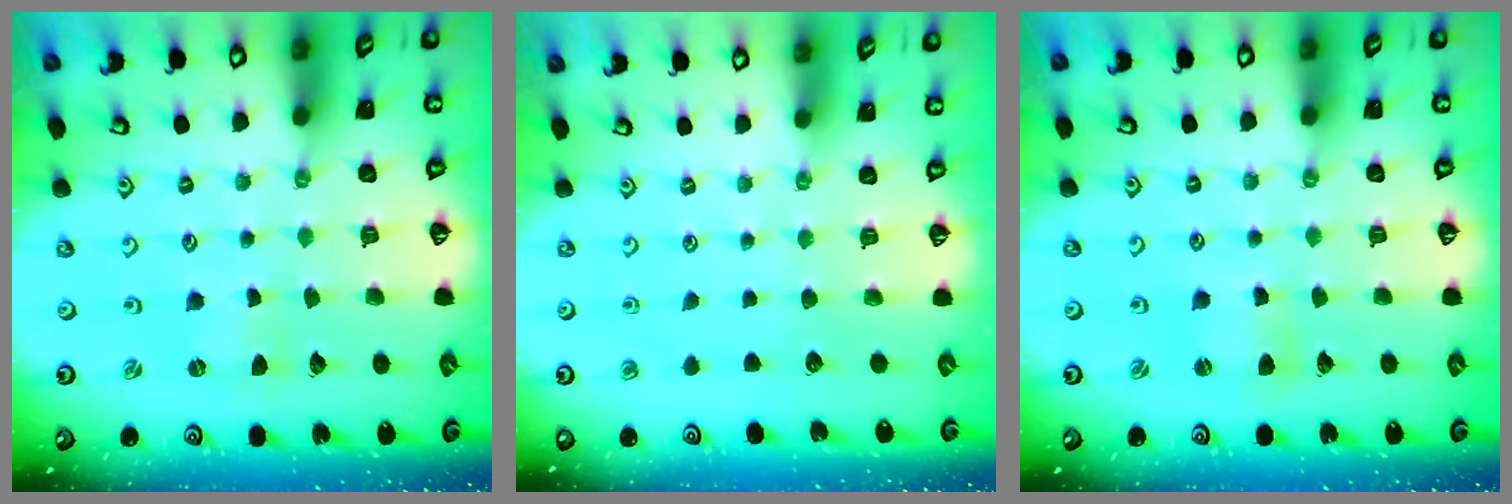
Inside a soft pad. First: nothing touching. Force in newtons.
{"total": 0.0}
{"total": 2.5, "press": 2.5, "slide": 0.3}